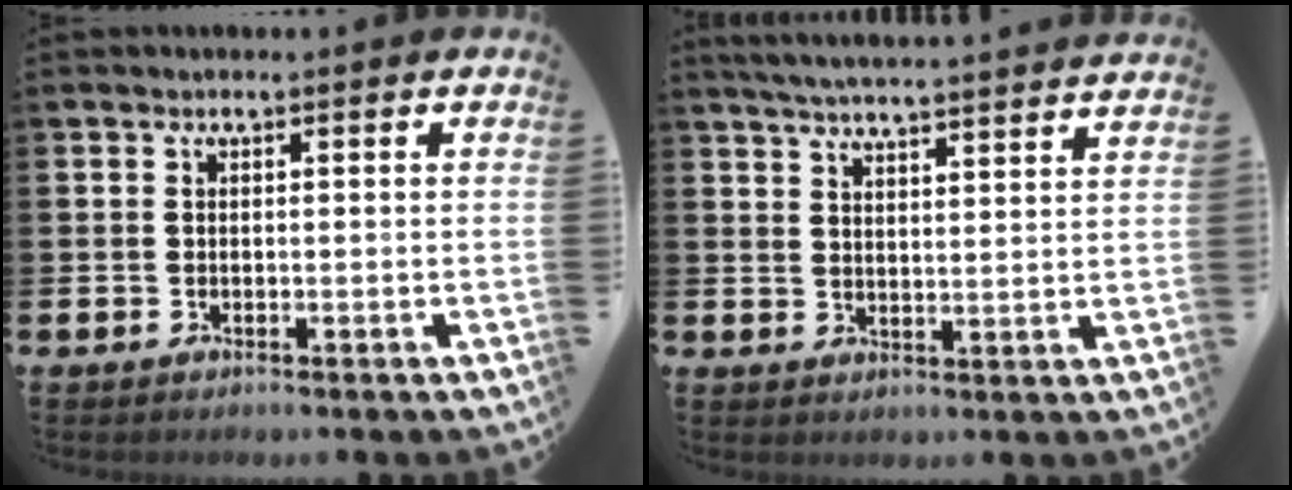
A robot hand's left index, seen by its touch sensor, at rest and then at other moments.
{"total": 5.3, "force": [5.2, -0.5, 0.8], "torque": [-0.032, -0.035, 0.091]}